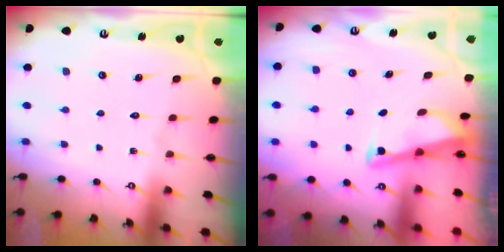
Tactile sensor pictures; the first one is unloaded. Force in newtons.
{"total": 3.1, "press": 3.1, "slide": 0.3}